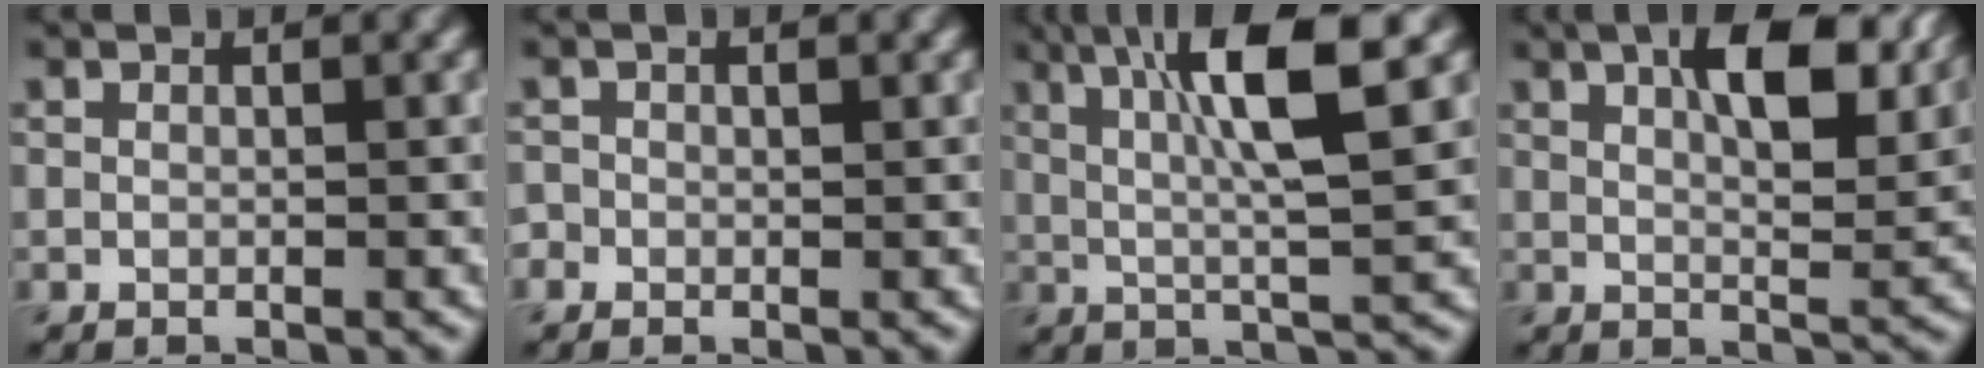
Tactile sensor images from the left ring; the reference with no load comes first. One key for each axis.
{"total": 0.8, "fx": -0.2, "fy": 0.7, "fz": 0.4, "tx": -0.004, "ty": -0.001, "tz": -0.004}
{"total": 8.1, "fx": 3.0, "fy": 1.2, "fz": 7.5, "tx": -0.122, "ty": 0.007, "tz": 0.050}
{"total": 8.6, "fx": 4.0, "fy": 3.1, "fz": 7.0, "tx": -0.105, "ty": 0.010, "tz": 0.060}